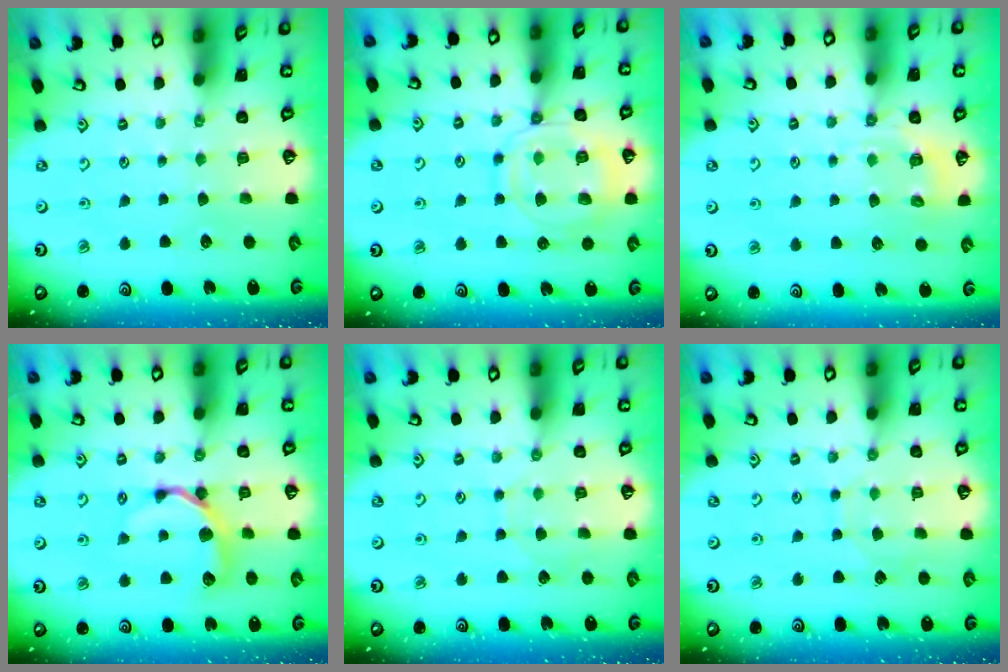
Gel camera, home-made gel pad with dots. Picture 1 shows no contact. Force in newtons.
{"total": 13.4, "press": 13.3, "slide": 1.3}
{"total": 6.2, "press": 6.1, "slide": 1.3}
{"total": 10.1, "press": 10.0, "slide": 1.2}
{"total": 2.8, "press": 2.8, "slide": 0.4}
{"total": 5.0, "press": 4.9, "slide": 0.5}